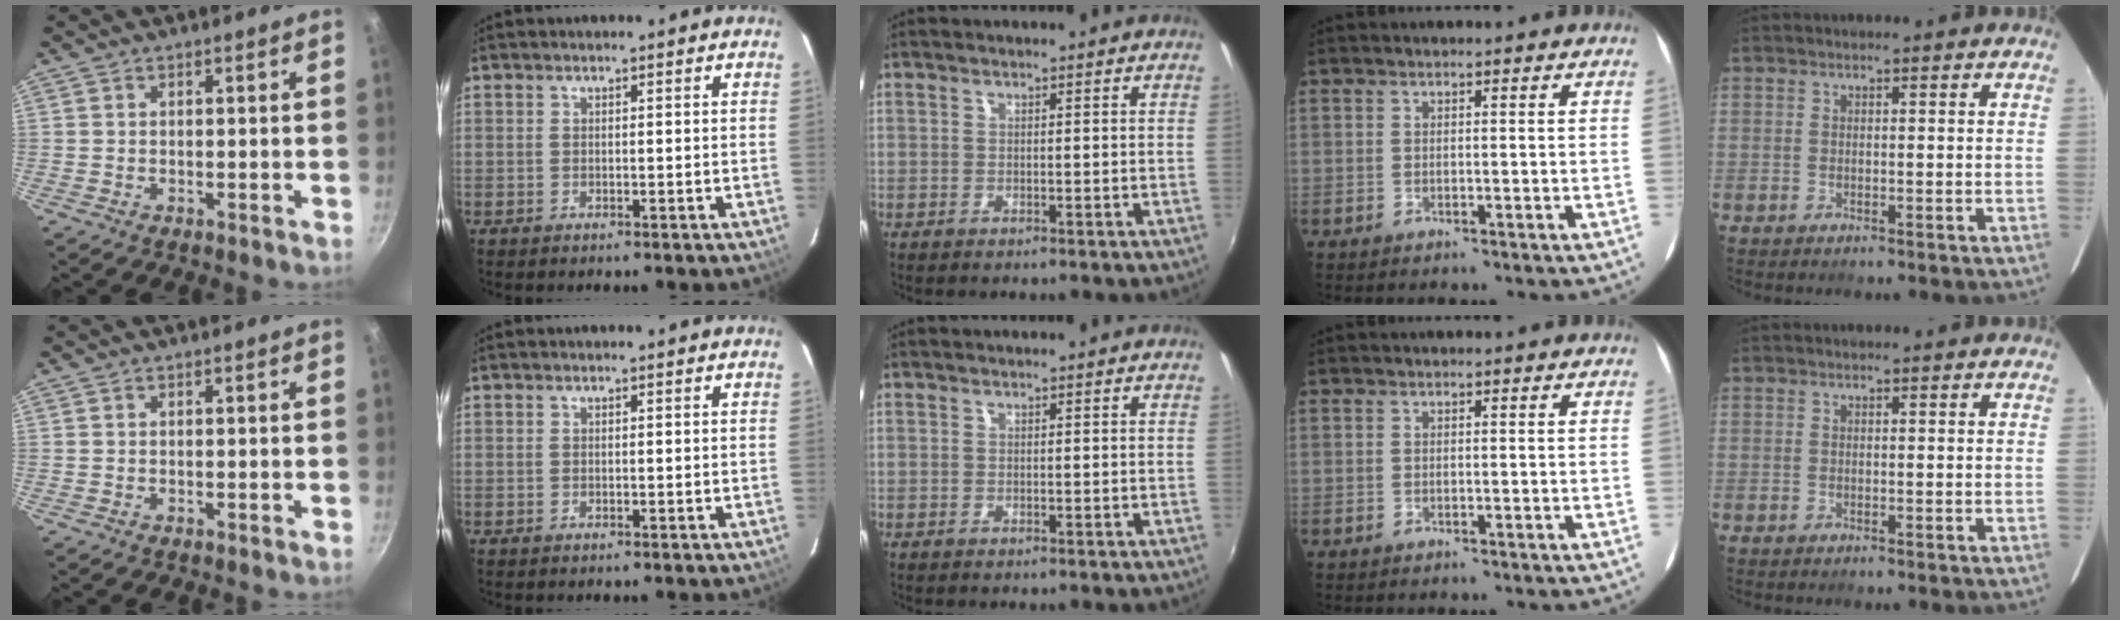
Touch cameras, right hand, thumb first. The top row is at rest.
{}